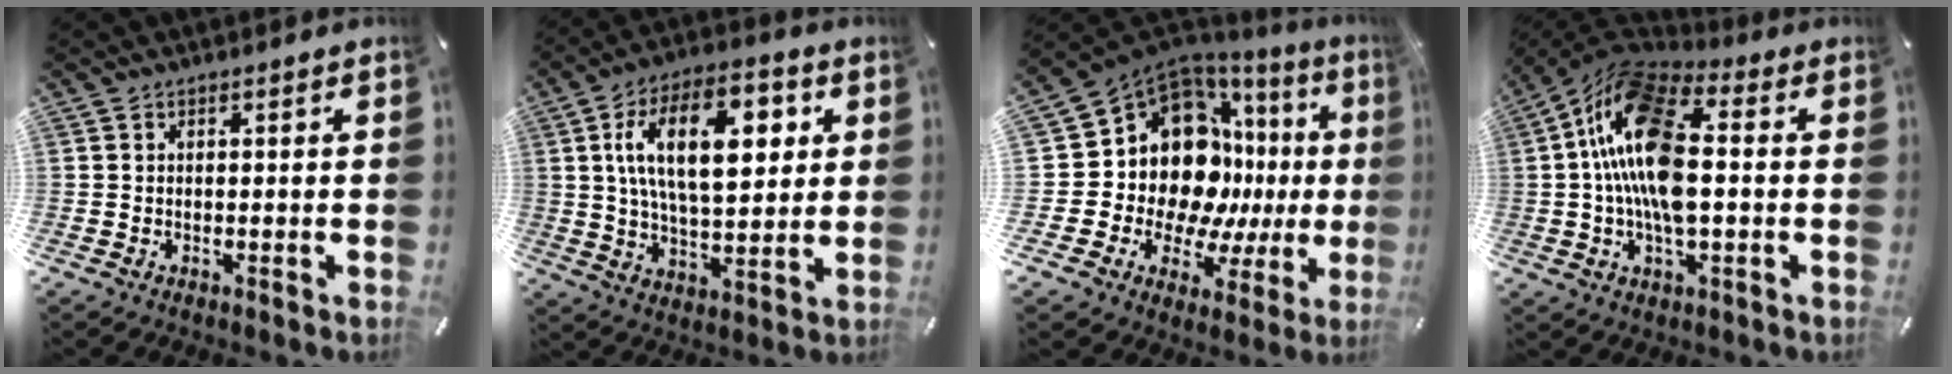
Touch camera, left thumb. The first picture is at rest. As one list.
[{"total": 18.9, "force": [5.6, 9.8, 15.2], "torque": [-0.264, 0.004, 0.085]}, {"total": 17.6, "force": [3.9, 13.6, 10.5], "torque": [-0.175, -0.067, 0.084]}, {"total": 18.2, "force": [0.7, 9.8, 15.3], "torque": [-0.311, 0.006, 0.010]}]